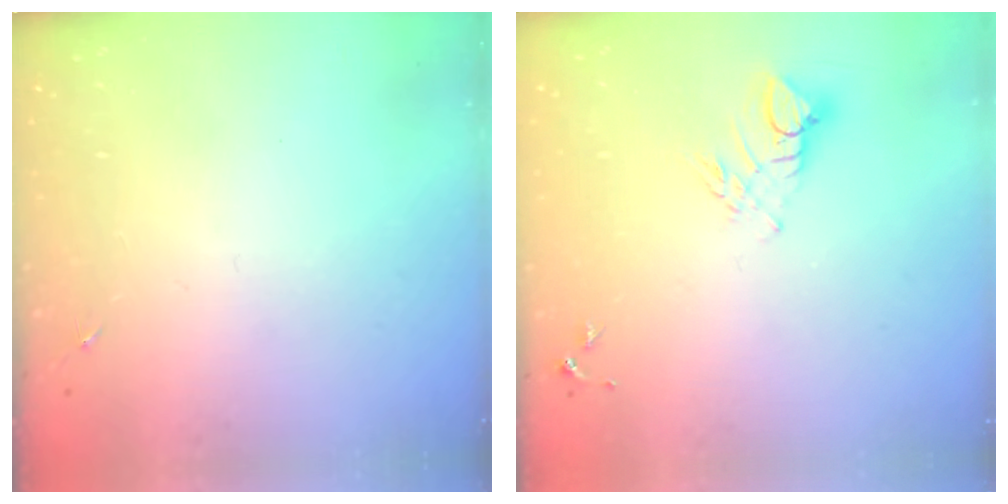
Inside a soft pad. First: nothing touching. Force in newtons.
{"total": 6.5, "press": 6.5, "slide": 0.3}